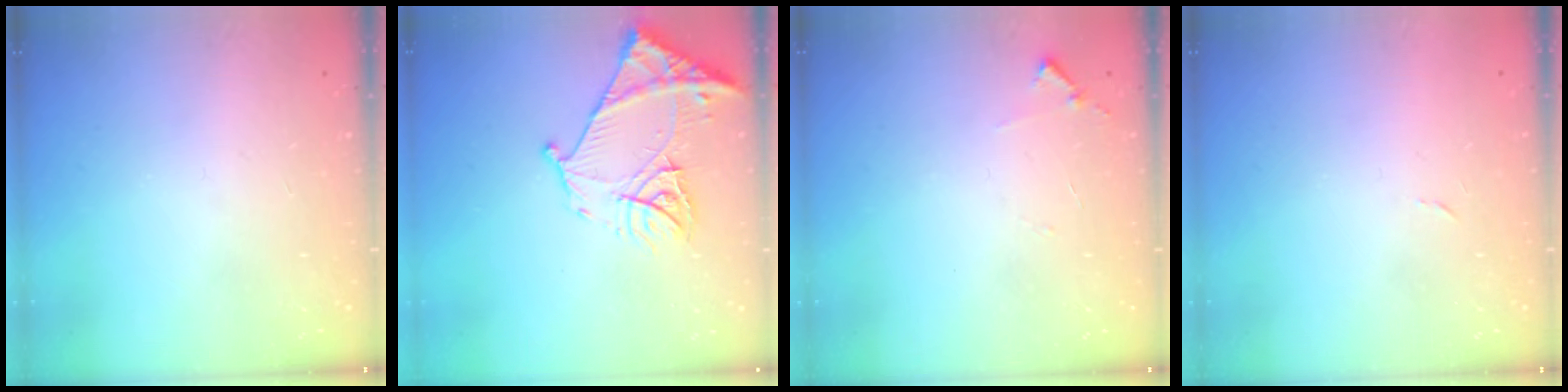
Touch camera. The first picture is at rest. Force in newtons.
{"total": 15.0, "press": 14.9, "slide": 1.6}
{"total": 6.8, "press": 6.8, "slide": 0.6}
{"total": 2.4, "press": 2.4, "slide": 0.4}